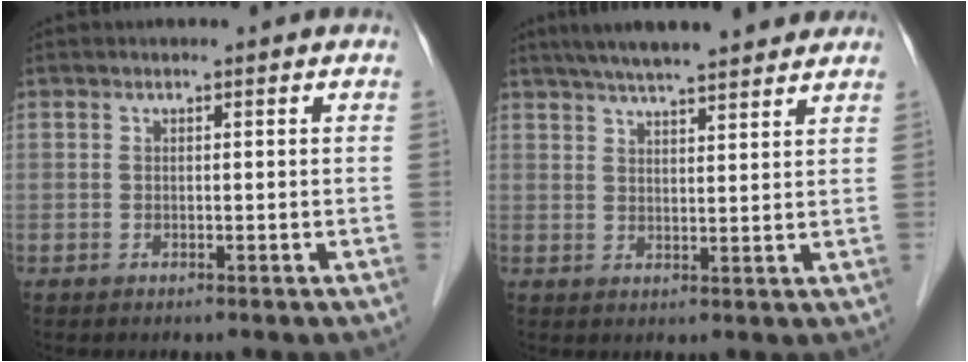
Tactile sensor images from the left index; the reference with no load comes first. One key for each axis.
{"total": 13.5, "fx": 11.5, "fy": 1.7, "fz": 6.8, "tx": -0.107, "ty": 0.031, "tz": 0.163}